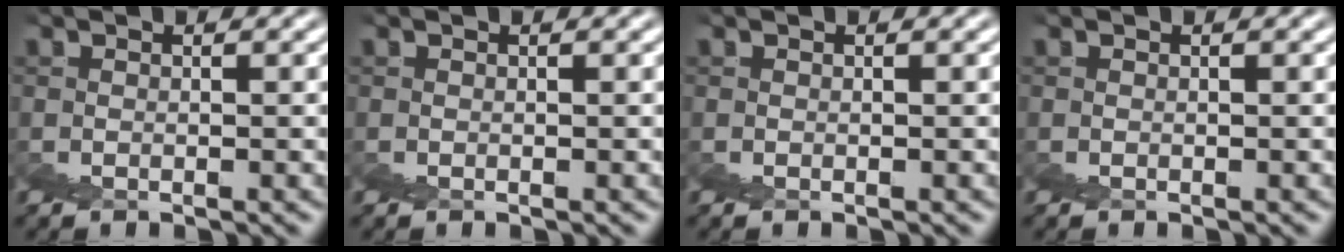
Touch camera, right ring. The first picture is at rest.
{"total": 0.0}
{"total": 0.0}
{"total": 0.0}